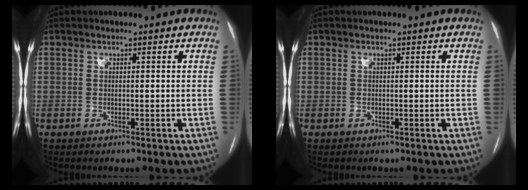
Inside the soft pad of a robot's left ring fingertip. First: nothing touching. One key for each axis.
{"total": 0.0}